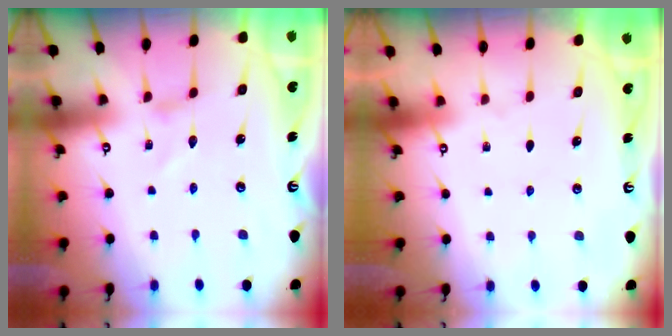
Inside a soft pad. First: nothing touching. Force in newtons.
{"total": 0.0}